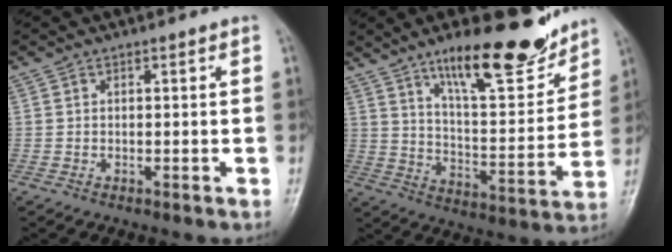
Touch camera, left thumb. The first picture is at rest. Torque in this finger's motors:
{"motor_torque": [1.35, 1.14, 1.45, -1.33, 0.10]}